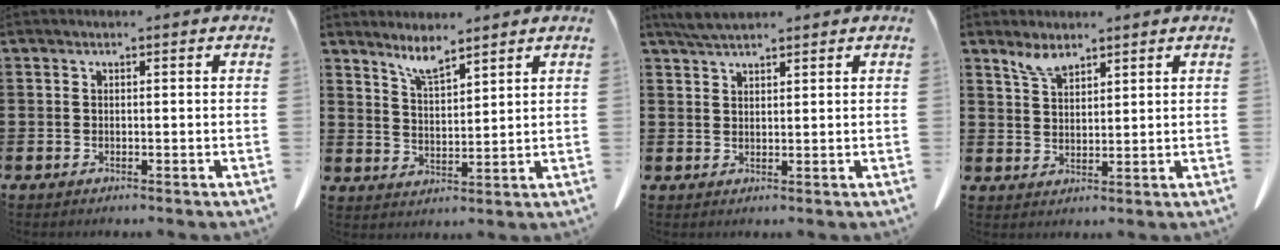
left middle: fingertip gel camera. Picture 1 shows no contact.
{"total": 4.7, "force": [4.2, 0.1, 2.2], "torque": [-0.054, -0.016, 0.076]}
{"total": 2.8, "force": [2.4, 0.5, 1.3], "torque": [-0.031, 0.001, 0.044]}
{"total": 3.4, "force": [2.9, 1.0, 1.4], "torque": [-0.035, -0.002, 0.055]}